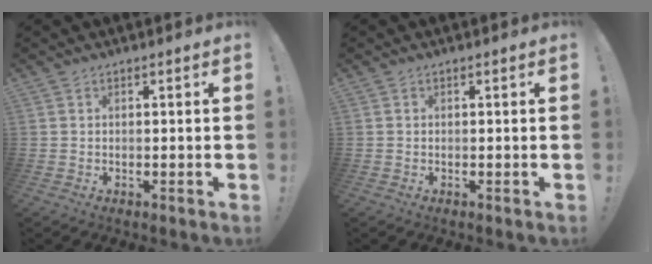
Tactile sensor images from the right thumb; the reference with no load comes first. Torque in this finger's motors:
{"motor_torque": [0.12, 0.24, 0.18, -0.06, -0.02]}